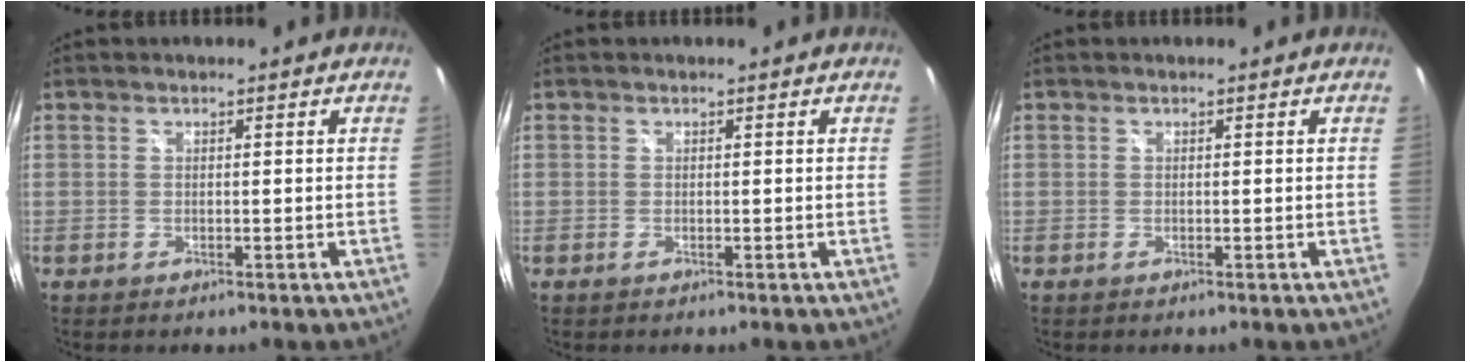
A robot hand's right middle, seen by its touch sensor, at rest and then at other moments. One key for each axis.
{"total": 0.0}
{"total": 0.0}